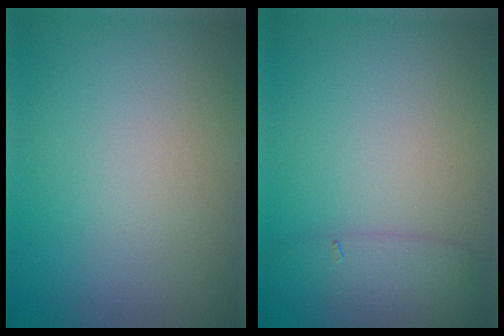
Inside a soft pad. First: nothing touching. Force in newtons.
{"total": 2.5, "press": 2.5, "slide": 0.1}